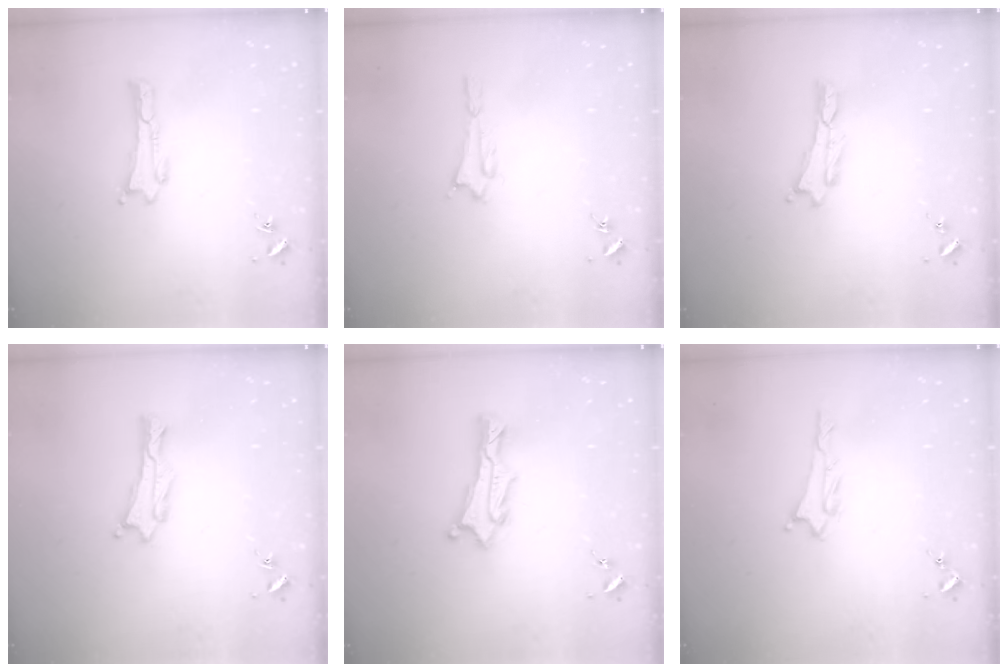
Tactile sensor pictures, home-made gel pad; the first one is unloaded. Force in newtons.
{"total": 1.6, "press": 1.6, "slide": 0.1}
{"total": 0.0}
{"total": 0.0}
{"total": 1.5, "press": 1.5, "slide": 0.1}
{"total": 1.1, "press": 1.0, "slide": 0.1}